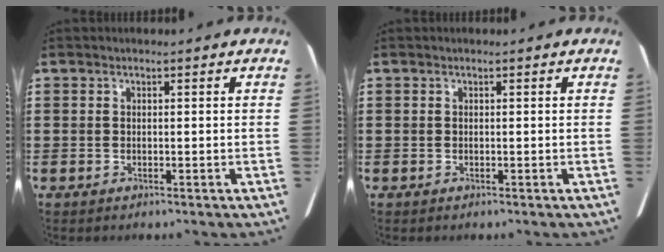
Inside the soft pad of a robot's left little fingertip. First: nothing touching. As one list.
[{"total": 0.0}]